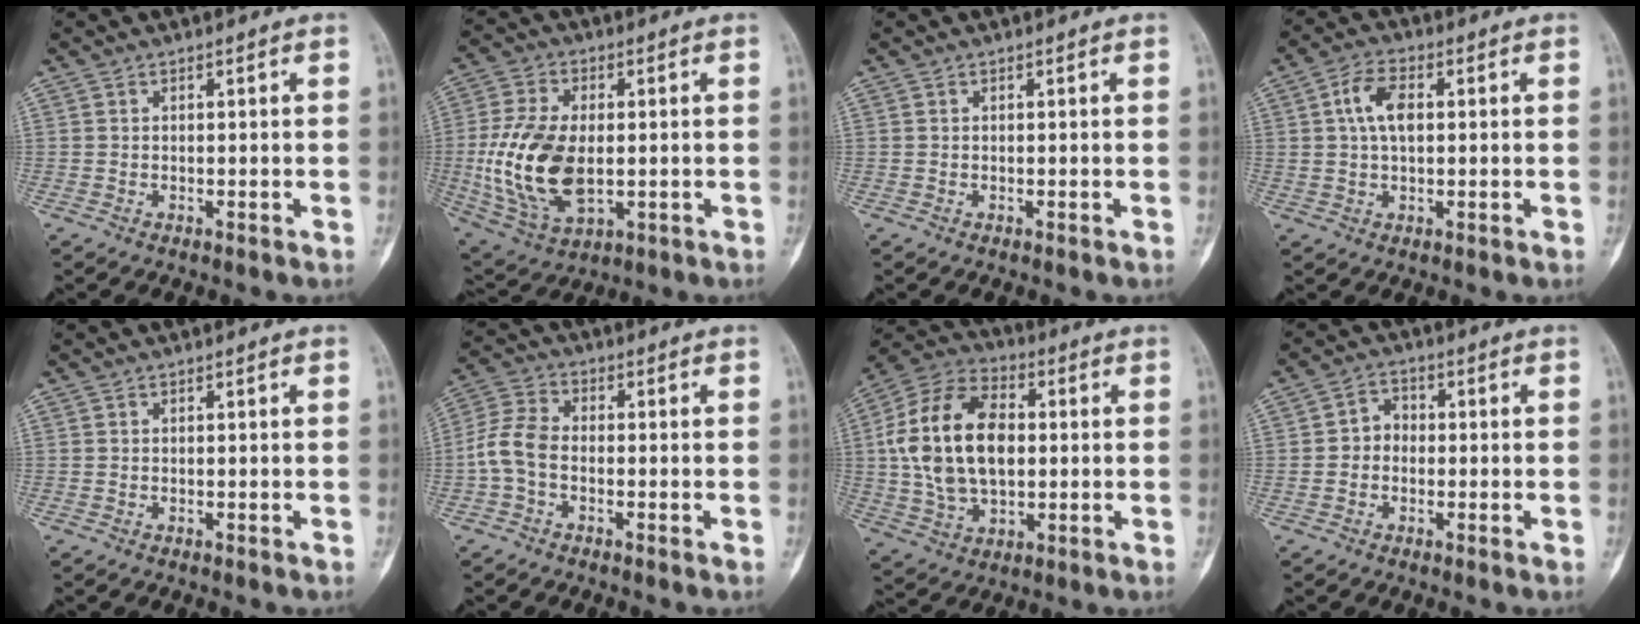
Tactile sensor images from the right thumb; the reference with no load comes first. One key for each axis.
{"total": 17.0, "fx": -1.2, "fy": 9.6, "fz": 14.0, "tx": -0.284, "ty": -0.007, "tz": -0.011}
{"total": 0.0}
{"total": 6.6, "fx": 1.3, "fy": 3.6, "fz": 5.5, "tx": -0.102, "ty": 0.009, "tz": 0.020}
{"total": 0.0}
{"total": 6.7, "fx": -1.6, "fy": 4.2, "fz": 4.9, "tx": -0.105, "ty": 0.021, "tz": -0.045}
{"total": 19.6, "fx": 1.4, "fy": 12.1, "fz": 15.3, "tx": -0.280, "ty": 0.018, "tz": 0.027}
{"total": 3.9, "fx": -0.5, "fy": 3.4, "fz": 1.9, "tx": -0.011, "ty": 0.017, "tz": -0.019}